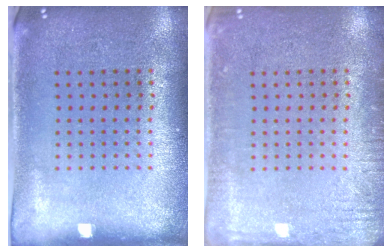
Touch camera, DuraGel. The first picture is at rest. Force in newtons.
{"total": 2.3, "press": 2.2, "slide": 0.3}